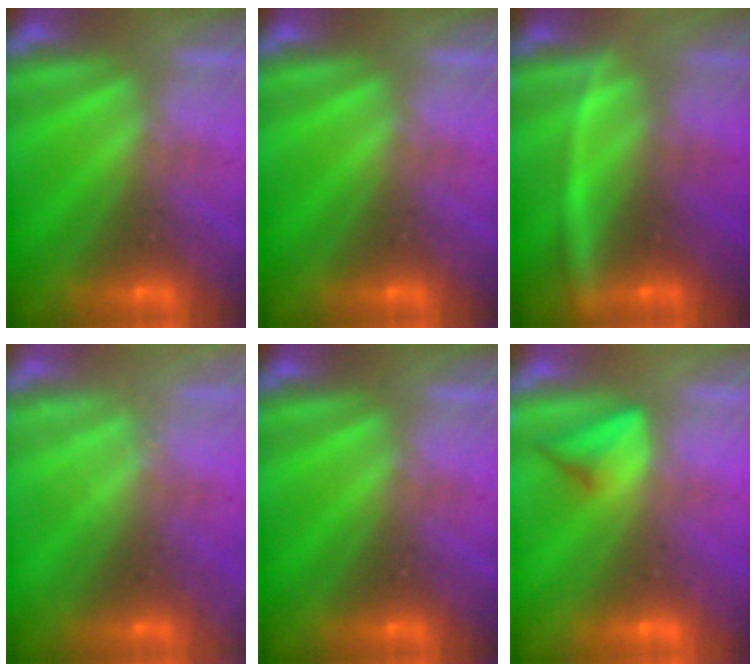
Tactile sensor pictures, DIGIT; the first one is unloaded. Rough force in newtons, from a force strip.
{"total": 0.0}
{"total": 3.3}
{"total": 2.2}
{"total": 0.0}
{"total": 4.5}